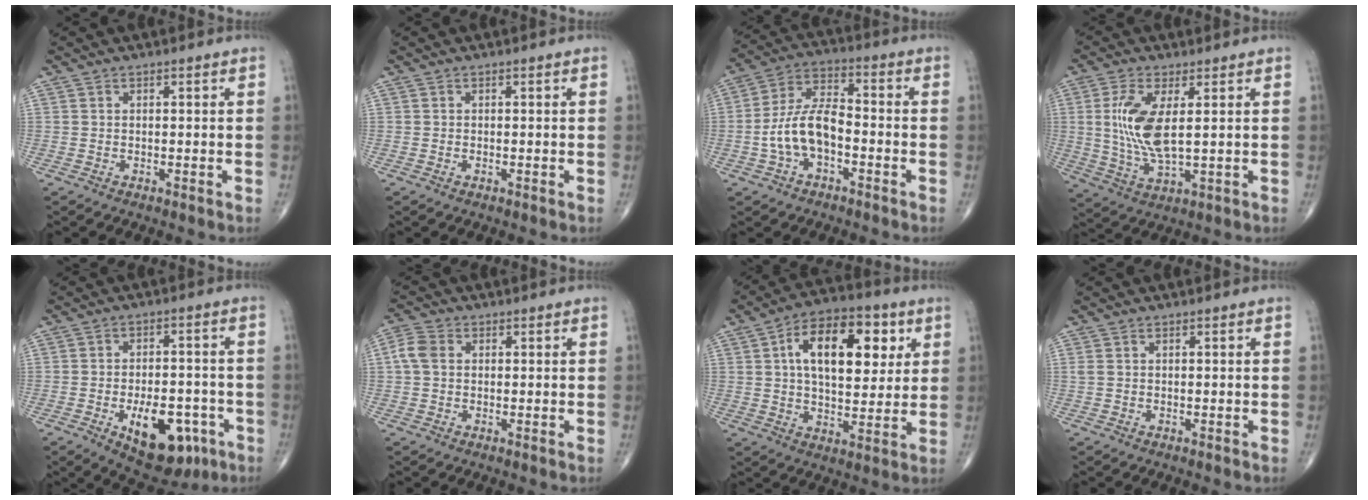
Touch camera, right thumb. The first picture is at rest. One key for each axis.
{"total": 0.0}
{"total": 11.5, "fx": -3.1, "fy": 6.6, "fz": 8.9, "tx": -0.163, "ty": 0.046, "tz": -0.065}
{"total": 10.4, "fx": 1.7, "fy": 3.7, "fz": 9.5, "tx": -0.208, "ty": -0.018, "tz": 0.038}
{"total": 14.2, "fx": -5.8, "fy": 7.4, "fz": 10.6, "tx": -0.124, "ty": 0.022, "tz": -0.071}
{"total": 4.0, "fx": 0.5, "fy": 3.1, "fz": 2.6, "tx": -0.059, "ty": 0.013, "tz": 0.003}
{"total": 17.4, "fx": 5.0, "fy": 9.4, "fz": 13.8, "tx": -0.179, "ty": -0.001, "tz": 0.075}
{"total": 0.8, "fx": 0.3, "fy": 0.4, "fz": 0.6, "tx": -0.020, "ty": 0.012, "tz": 0.011}